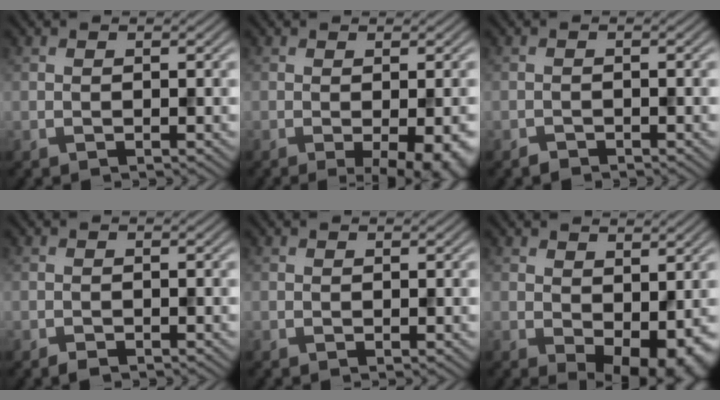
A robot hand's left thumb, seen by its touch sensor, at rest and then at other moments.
{"total": 5.9, "force": [-1.9, 1.5, 5.3], "torque": [-0.070, -0.010, -0.018]}
{"total": 0.9, "force": [-0.8, 0.3, 0.1], "torque": [-0.001, -0.001, -0.016]}
{"total": 0.8, "force": [-0.6, 0.3, 0.3], "torque": [-0.005, -0.001, -0.010]}
{"total": 0.0}
{"total": 6.8, "force": [-0.3, 3.9, 5.6], "torque": [-0.077, -0.019, 0.009]}